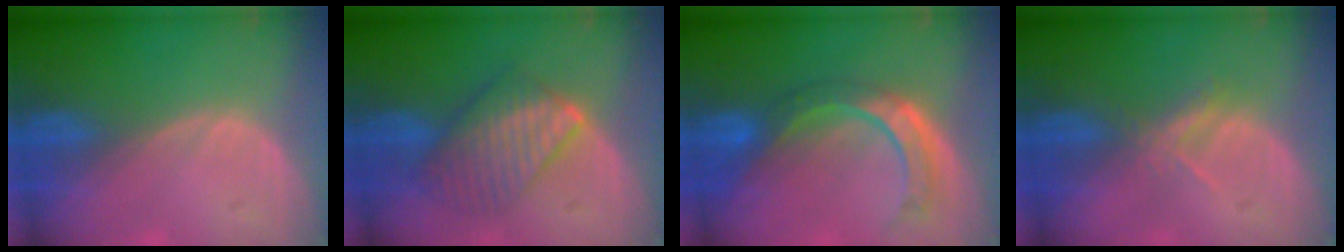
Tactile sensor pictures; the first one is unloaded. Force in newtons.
{"total": 7.7, "press": 7.7, "slide": 0.3}
{"total": 8.5, "press": 7.2, "slide": 4.5}
{"total": 2.6, "press": 2.5, "slide": 0.9}